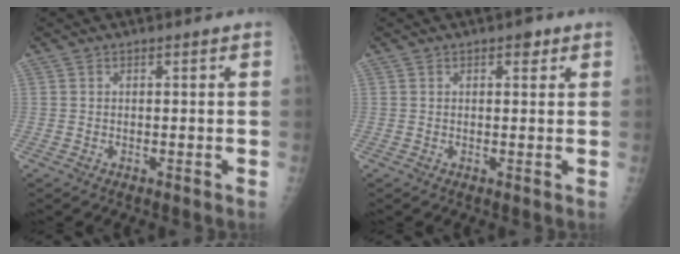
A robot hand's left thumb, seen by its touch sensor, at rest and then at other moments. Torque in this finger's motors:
{"motor_torque": [0.18, 0.21, 0.22, 0.03, 0.00]}